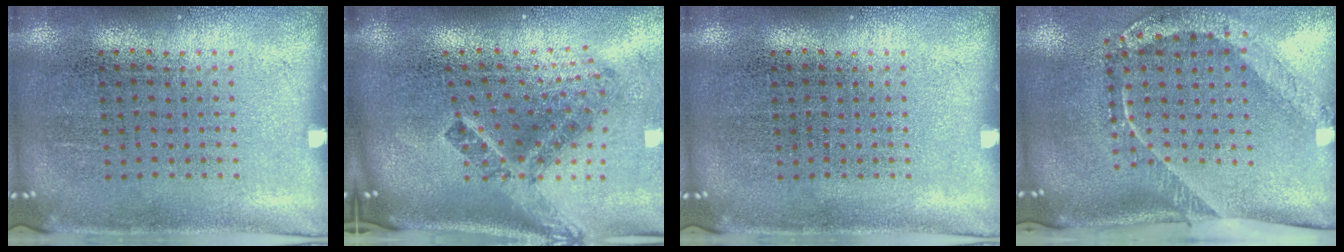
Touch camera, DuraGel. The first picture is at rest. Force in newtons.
{"total": 3.0, "press": 1.7, "slide": 2.4}
{"total": 0.0}
{"total": 2.5, "press": 1.6, "slide": 1.9}